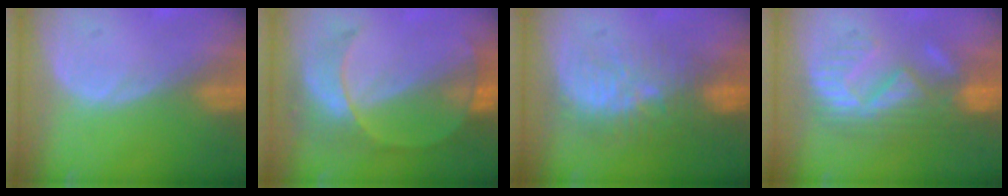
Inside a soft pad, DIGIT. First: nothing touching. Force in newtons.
{"total": 7.3, "press": 7.0, "slide": 1.8}
{"total": 9.3, "press": 8.6, "slide": 3.6}
{"total": 9.0, "press": 8.8, "slide": 1.9}